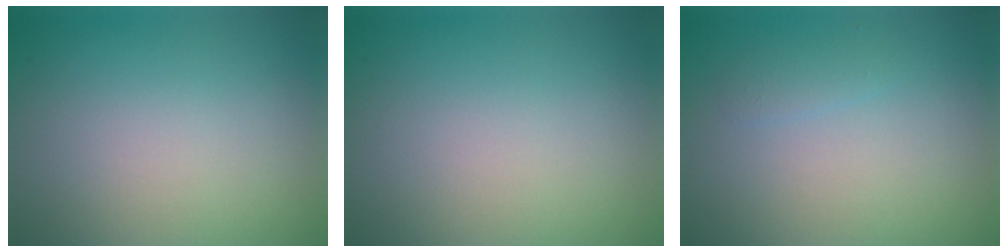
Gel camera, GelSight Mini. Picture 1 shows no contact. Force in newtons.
{"total": 0.0}
{"total": 0.9, "press": 0.9, "slide": 0.0}